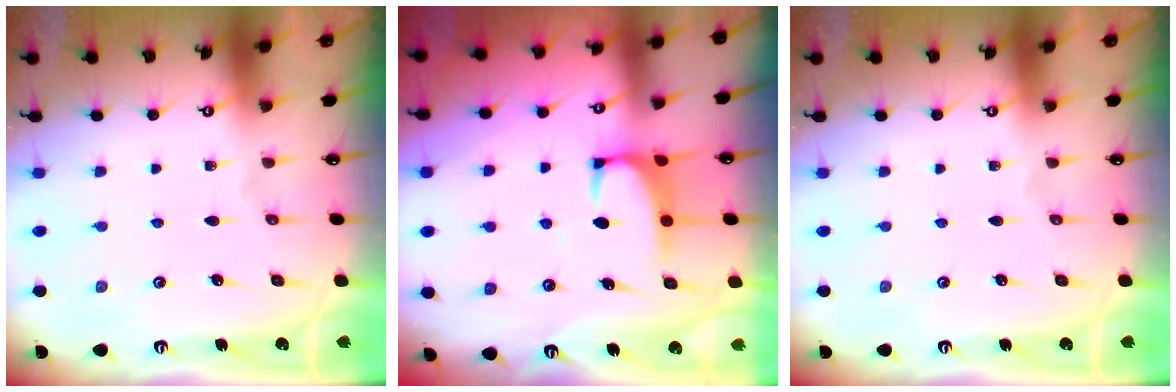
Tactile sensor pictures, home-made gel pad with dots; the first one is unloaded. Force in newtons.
{"total": 4.0, "press": 3.9, "slide": 0.9}
{"total": 0.0}